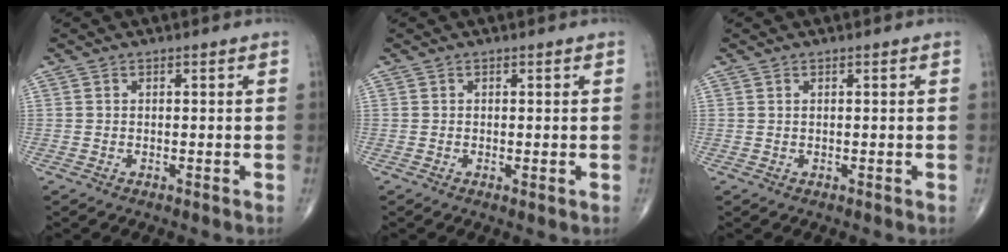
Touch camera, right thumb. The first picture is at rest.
{"total": 0.6, "force": [-0.1, 0.1, 0.6], "torque": [-0.015, -0.004, -0.003]}
{"total": 0.0}